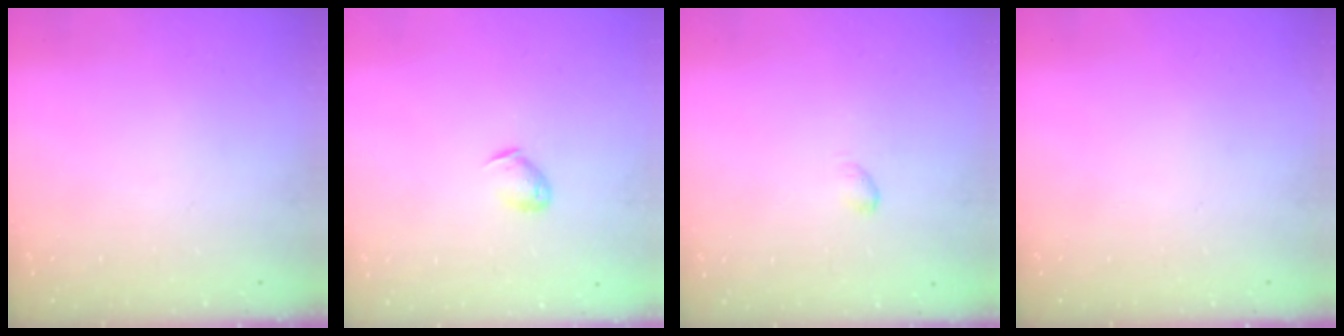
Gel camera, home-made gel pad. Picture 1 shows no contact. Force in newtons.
{"total": 3.6, "press": 3.6, "slide": 0.6}
{"total": 2.8, "press": 2.7, "slide": 0.5}
{"total": 0.0}